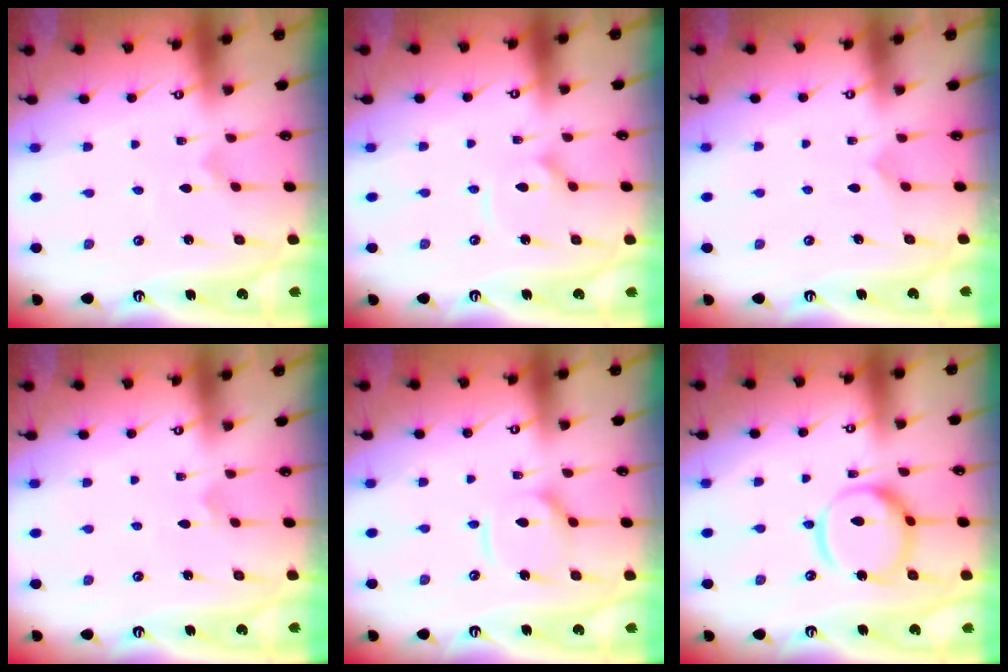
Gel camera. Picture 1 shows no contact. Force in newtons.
{"total": 4.8, "press": 4.8, "slide": 0.4}
{"total": 2.5, "press": 2.5, "slide": 0.2}
{"total": 1.9, "press": 1.9, "slide": 0.1}
{"total": 10.2, "press": 10.2, "slide": 1.2}
{"total": 13.7, "press": 13.7, "slide": 1.3}